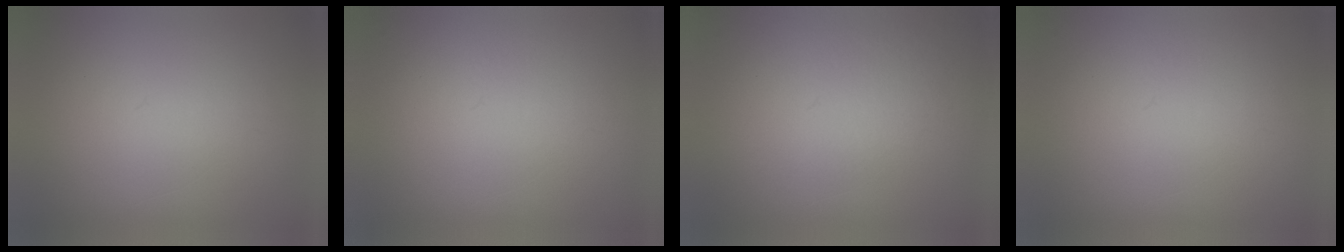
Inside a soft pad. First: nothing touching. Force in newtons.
{"total": 1.0}
{"total": 5.7}
{"total": 1.0}